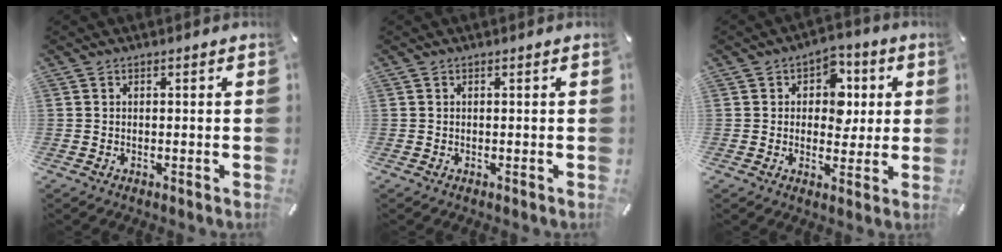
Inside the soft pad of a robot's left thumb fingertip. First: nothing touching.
{"total": 0.0}
{"total": 8.1, "force": [1.0, 6.8, 4.4], "torque": [-0.052, 0.004, 0.012]}